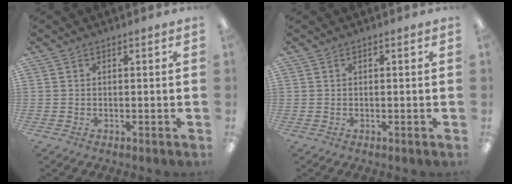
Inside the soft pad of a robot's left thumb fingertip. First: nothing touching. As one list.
[{"total": 0.0}]